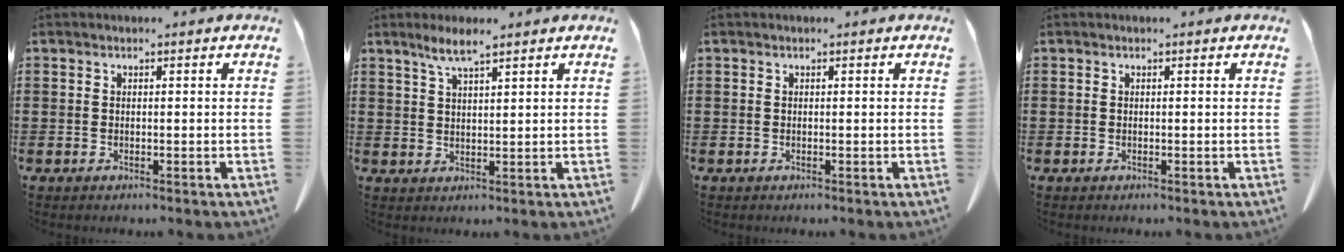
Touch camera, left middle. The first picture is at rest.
{"total": 4.0, "force": [2.8, 0.3, 2.8], "torque": [-0.062, 0.001, 0.049]}
{"total": 0.0}
{"total": 0.0}